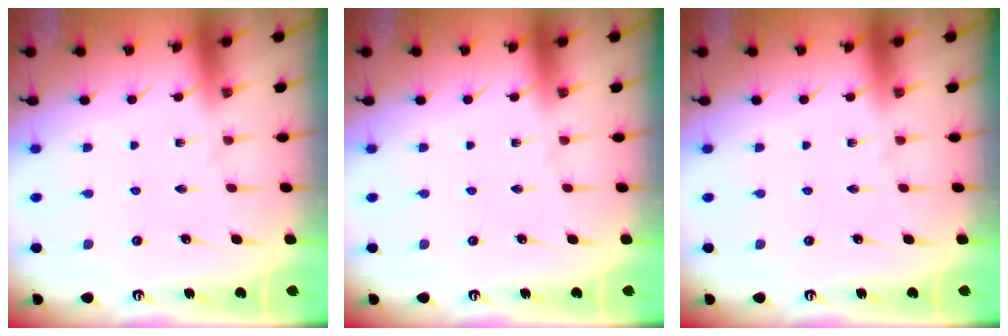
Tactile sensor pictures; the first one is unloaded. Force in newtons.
{"total": 0.0}
{"total": 0.0}